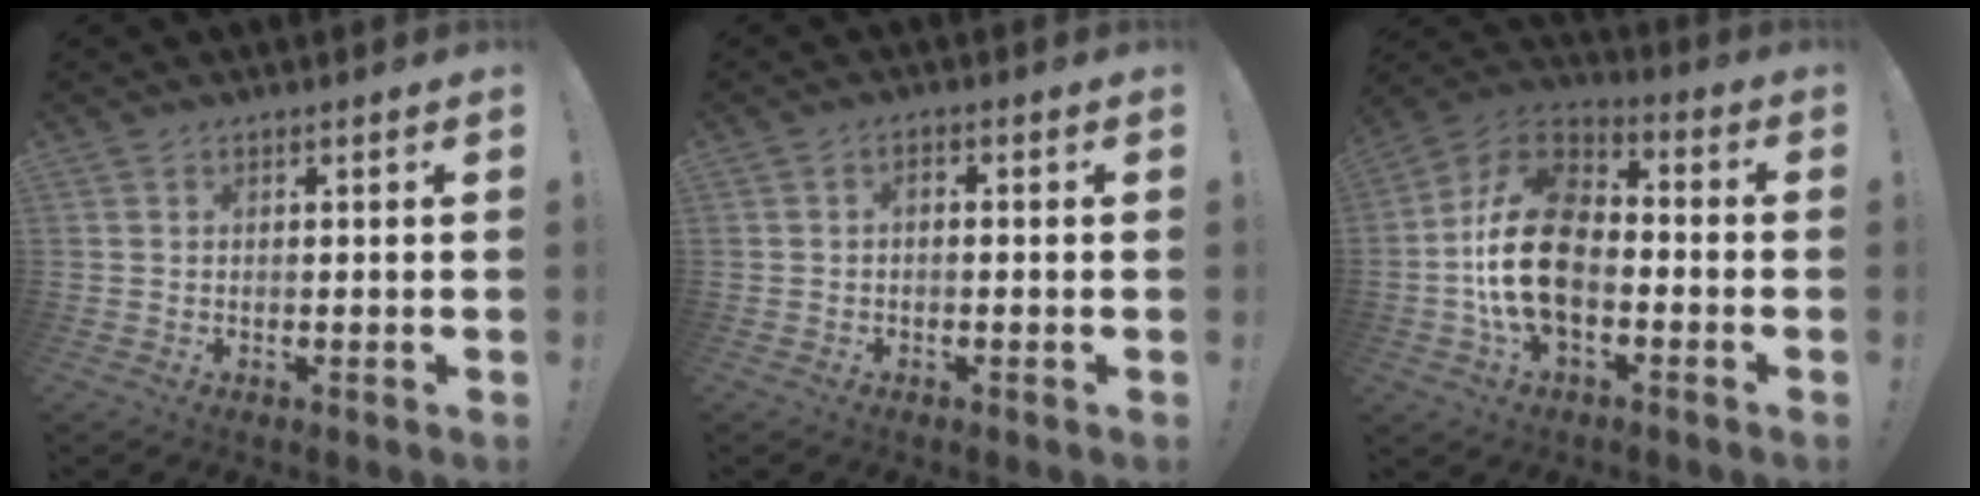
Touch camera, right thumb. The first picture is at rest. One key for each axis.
{"total": 1.7, "fx": -1.0, "fy": 0.4, "fz": 1.2, "tx": -0.033, "ty": 0.004, "tz": -0.020}
{"total": 20.4, "fx": -3.7, "fy": 13.1, "fz": 15.3, "tx": -0.285, "ty": 0.039, "tz": -0.053}